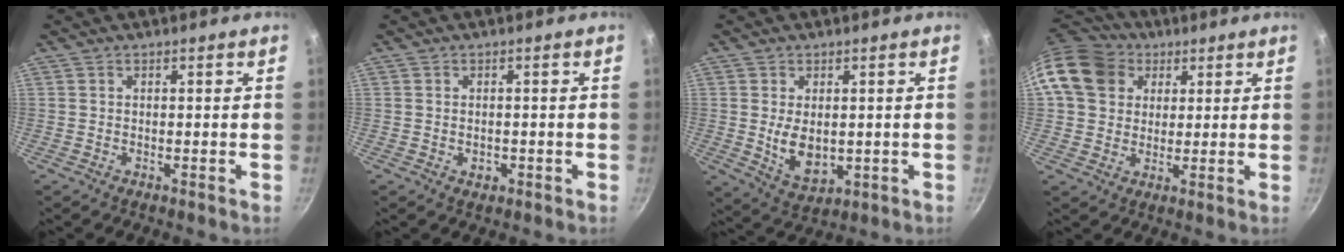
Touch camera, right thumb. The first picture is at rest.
{"total": 1.9, "force": [-0.6, 1.3, 1.2], "torque": [-0.016, 0.001, -0.008]}
{"total": 7.6, "force": [0.2, 4.8, 5.9], "torque": [-0.092, -0.018, 0.020]}
{"total": 13.7, "force": [4.8, 11.2, 6.3], "torque": [-0.101, 0.013, 0.077]}